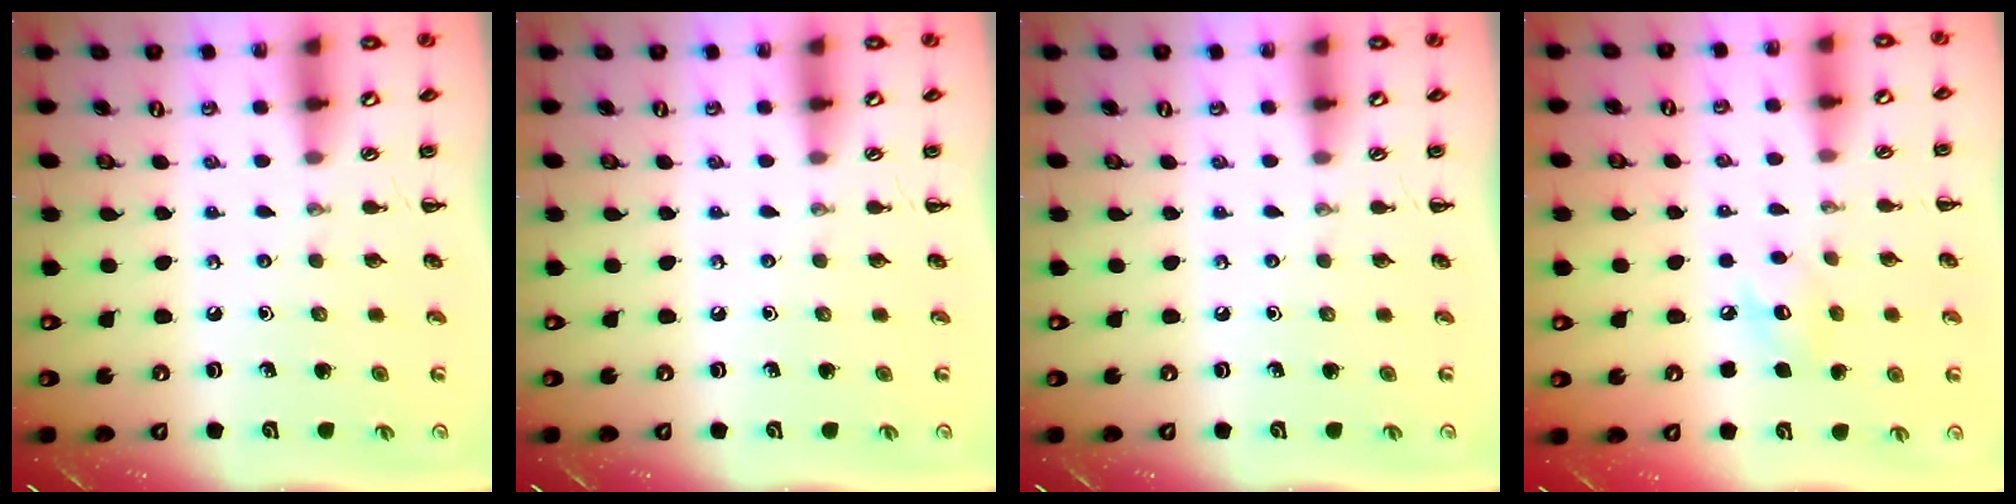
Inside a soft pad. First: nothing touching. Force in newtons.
{"total": 0.0}
{"total": 0.0}
{"total": 6.9, "press": 6.9, "slide": 1.1}